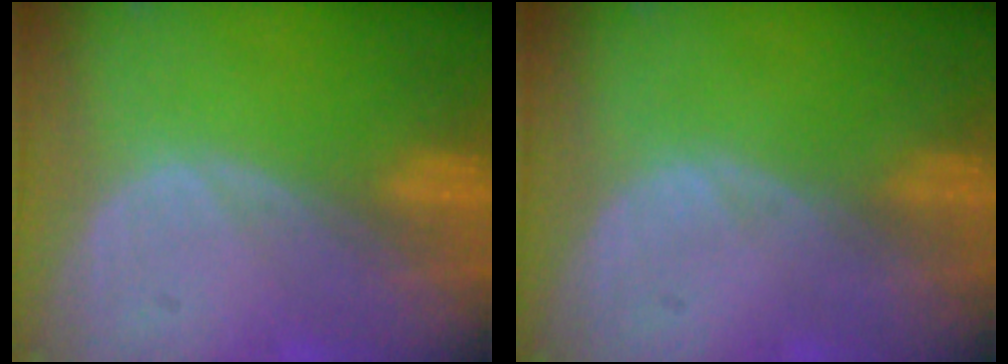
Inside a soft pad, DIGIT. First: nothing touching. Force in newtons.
{"total": 0.0}